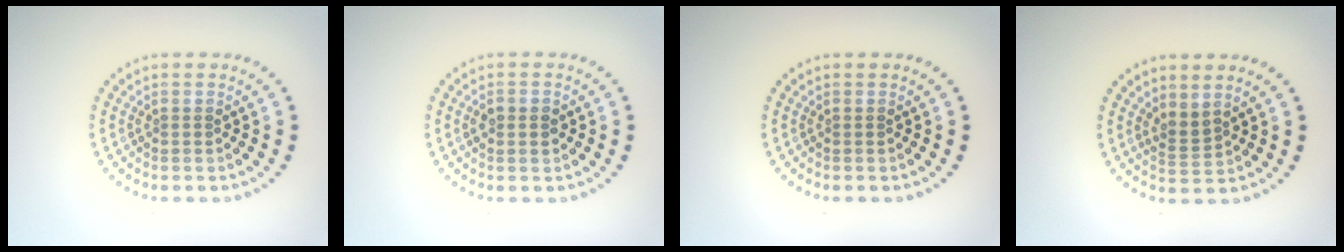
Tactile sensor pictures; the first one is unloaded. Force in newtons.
{"total": 2.0, "press": 2.0, "slide": 0.1}
{"total": 0.0}
{"total": 1.8, "press": 1.3, "slide": 1.2}